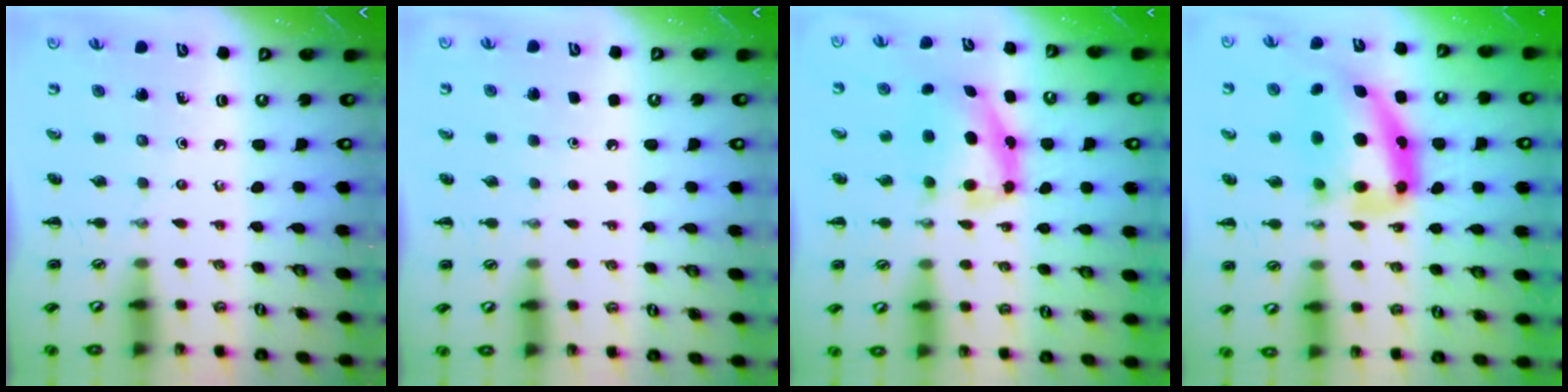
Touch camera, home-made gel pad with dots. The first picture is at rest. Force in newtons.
{"total": 1.8, "press": 1.8, "slide": 0.1}
{"total": 6.2, "press": 6.1, "slide": 1.0}
{"total": 14.3, "press": 13.9, "slide": 3.6}